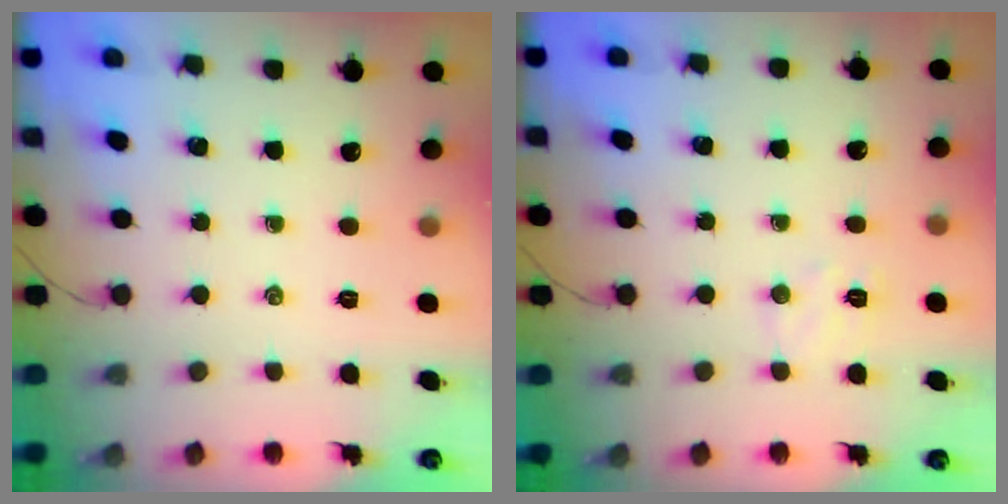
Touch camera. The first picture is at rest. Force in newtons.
{"total": 5.7, "press": 5.6, "slide": 1.0}